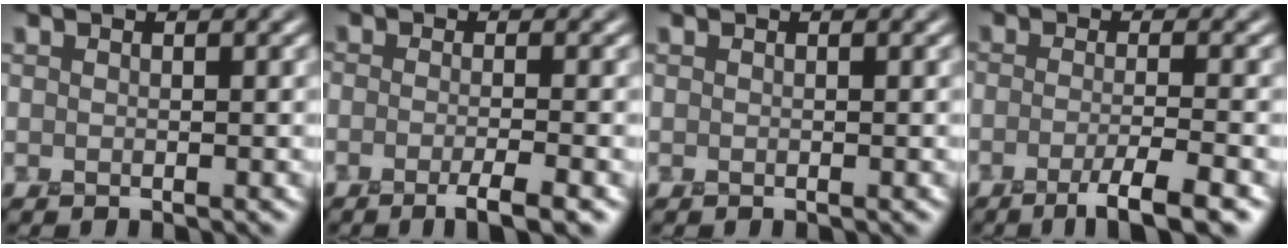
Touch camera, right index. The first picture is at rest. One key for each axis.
{"total": 3.2, "fx": -1.7, "fy": 0.6, "fz": 2.7, "tx": -0.042, "ty": -0.004, "tz": -0.037}
{"total": 0.0}
{"total": 4.3, "fx": -2.3, "fy": 0.7, "fz": 3.6, "tx": -0.058, "ty": -0.003, "tz": -0.048}